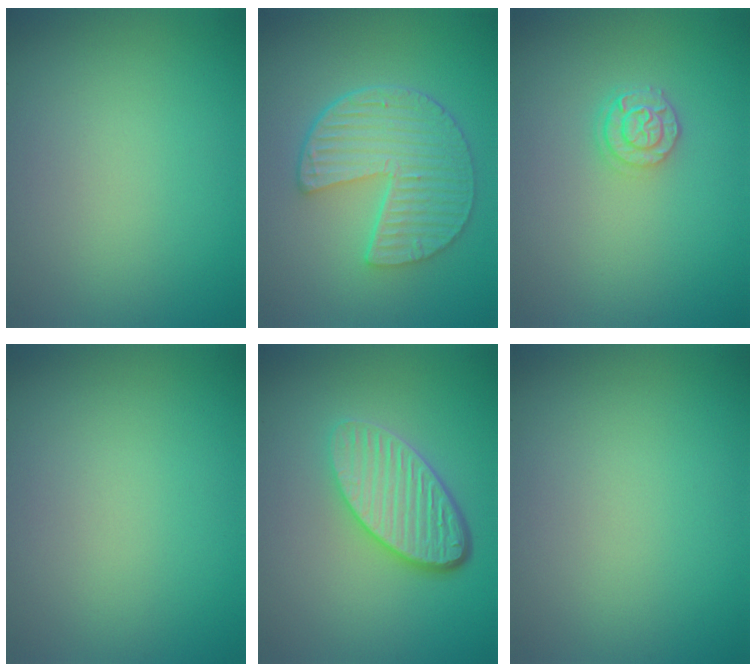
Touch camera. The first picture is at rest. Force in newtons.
{"total": 6.6, "press": 4.9, "slide": 4.4}
{"total": 2.4, "press": 2.0, "slide": 1.3}
{"total": 0.0}
{"total": 5.2, "press": 3.7, "slide": 3.7}
{"total": 0.0}